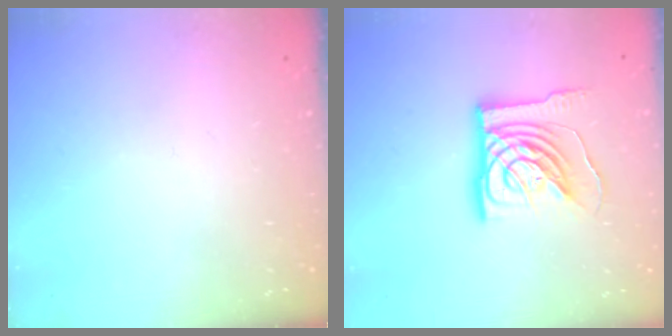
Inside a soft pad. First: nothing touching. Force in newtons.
{"total": 15.9, "press": 15.7, "slide": 1.9}